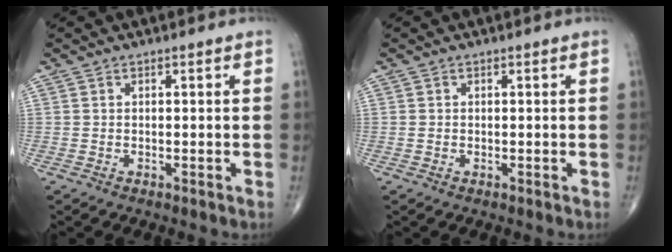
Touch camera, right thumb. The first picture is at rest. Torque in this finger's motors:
{"motor_torque": [0.58, 0.26, 0.22, -0.20, 0.05]}